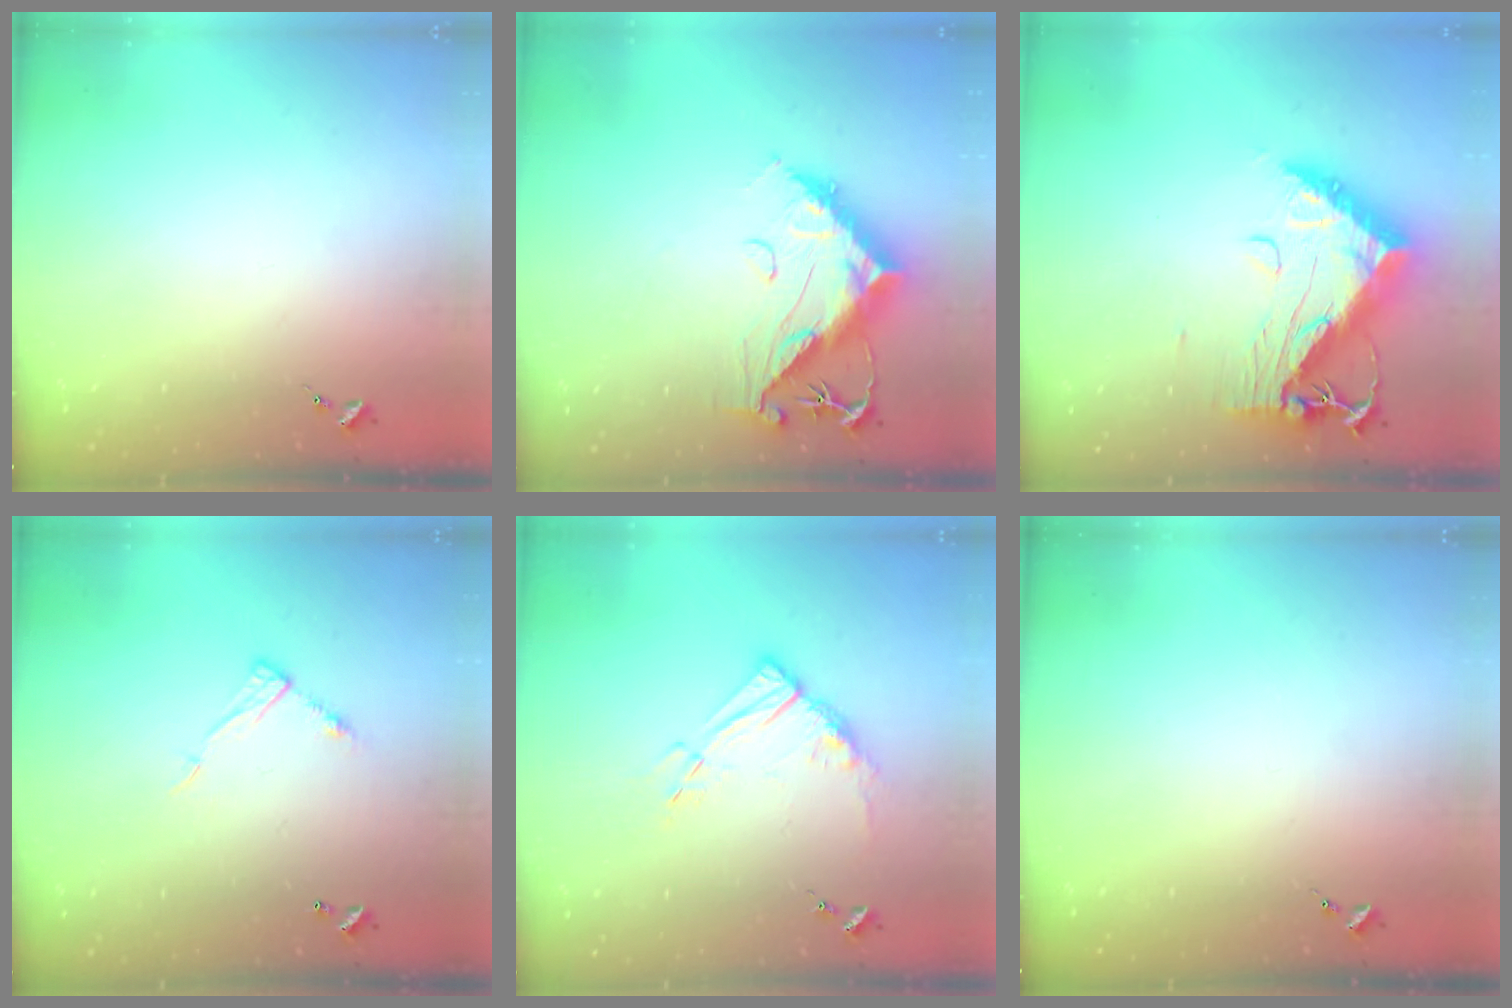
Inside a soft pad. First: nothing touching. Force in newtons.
{"total": 15.4, "press": 15.3, "slide": 1.6}
{"total": 18.8, "press": 18.7, "slide": 1.7}
{"total": 7.6, "press": 7.6, "slide": 0.1}
{"total": 11.2, "press": 11.1, "slide": 1.1}
{"total": 0.0}